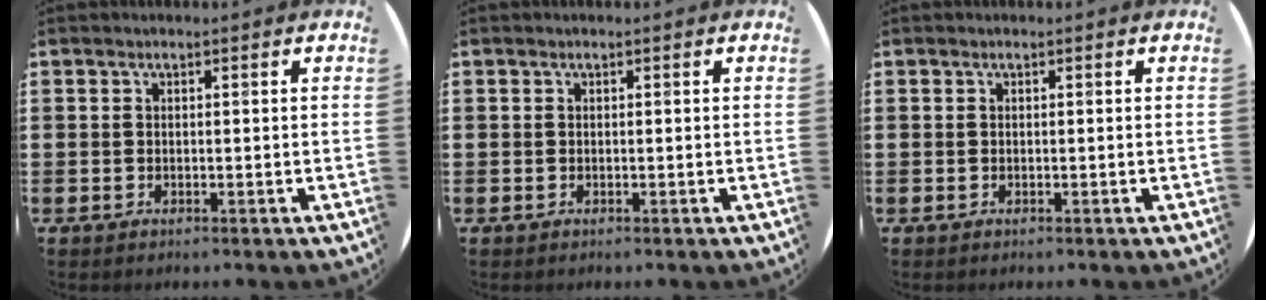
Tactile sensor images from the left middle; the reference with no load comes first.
{"total": 0.0}
{"total": 0.0}